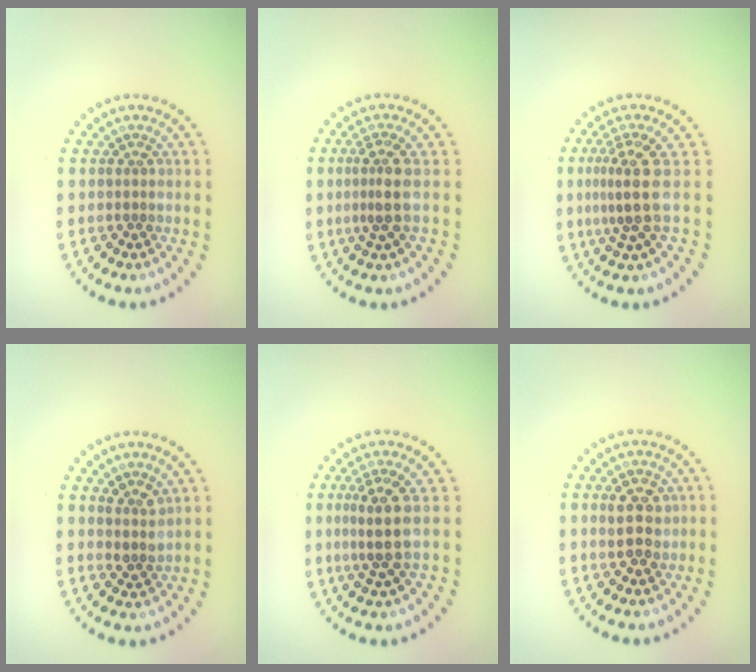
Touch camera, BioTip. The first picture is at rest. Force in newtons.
{"total": 2.6, "press": 1.9, "slide": 1.8}
{"total": 3.4, "press": 2.4, "slide": 2.4}
{"total": 1.7, "press": 1.3, "slide": 1.0}
{"total": 3.2, "press": 2.4, "slide": 2.0}
{"total": 2.8, "press": 2.8, "slide": 0.4}